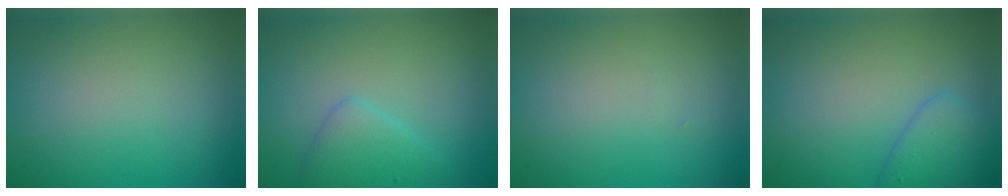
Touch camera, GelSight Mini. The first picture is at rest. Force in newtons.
{"total": 2.5, "press": 2.5, "slide": 0.1}
{"total": 0.0}
{"total": 1.8, "press": 1.8, "slide": 0.1}